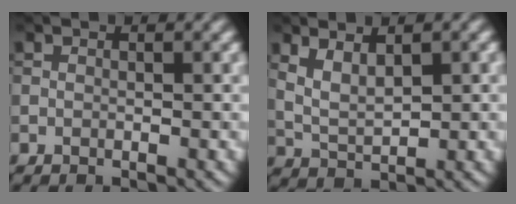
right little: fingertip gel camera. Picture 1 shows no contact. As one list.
[{"total": 3.2, "force": [1.2, 1.3, 2.7], "torque": [-0.057, -0.003, 0.028]}]